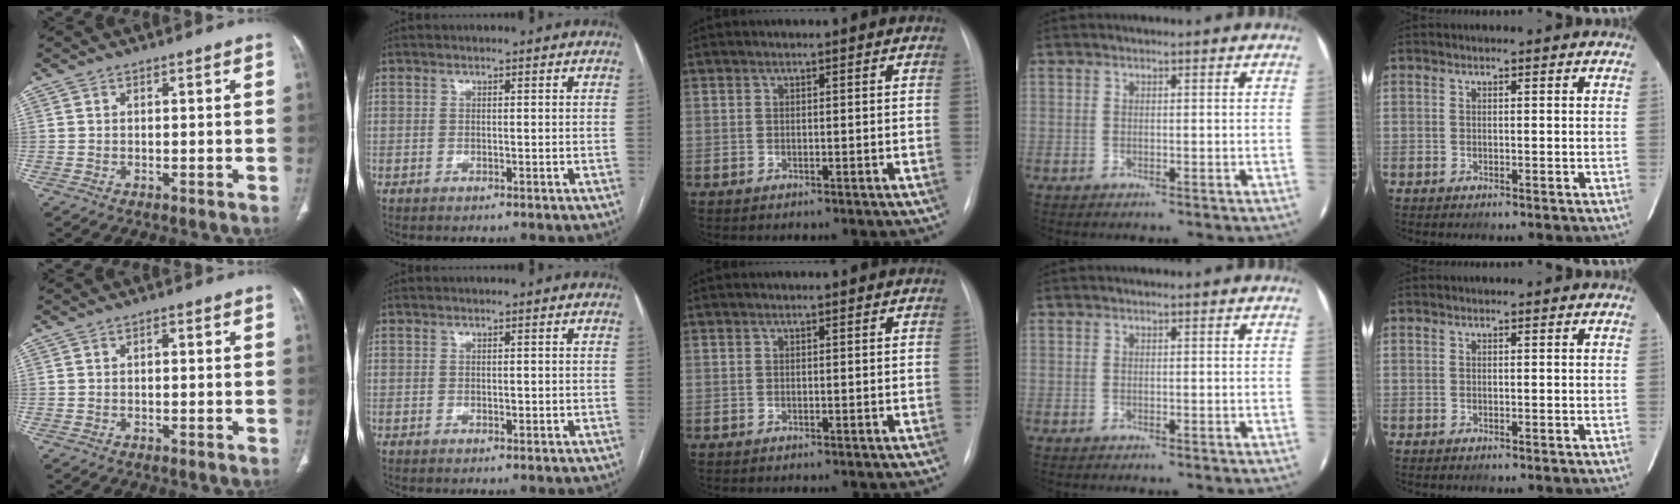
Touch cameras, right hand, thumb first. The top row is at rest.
{"thumb": {"total": 1.0, "force": [0.1, 0.6, 0.8], "torque": [-0.009, 0.002, 0.001]}, "index": {"total": 0.7, "force": [0.0, 0.4, 0.5], "torque": [-0.006, 0.000, 0.003]}}